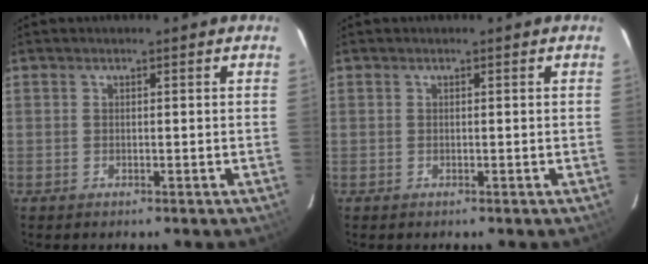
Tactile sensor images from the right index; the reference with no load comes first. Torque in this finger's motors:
{"motor_torque": [0.19, 0.18, 0.01, 0.00]}